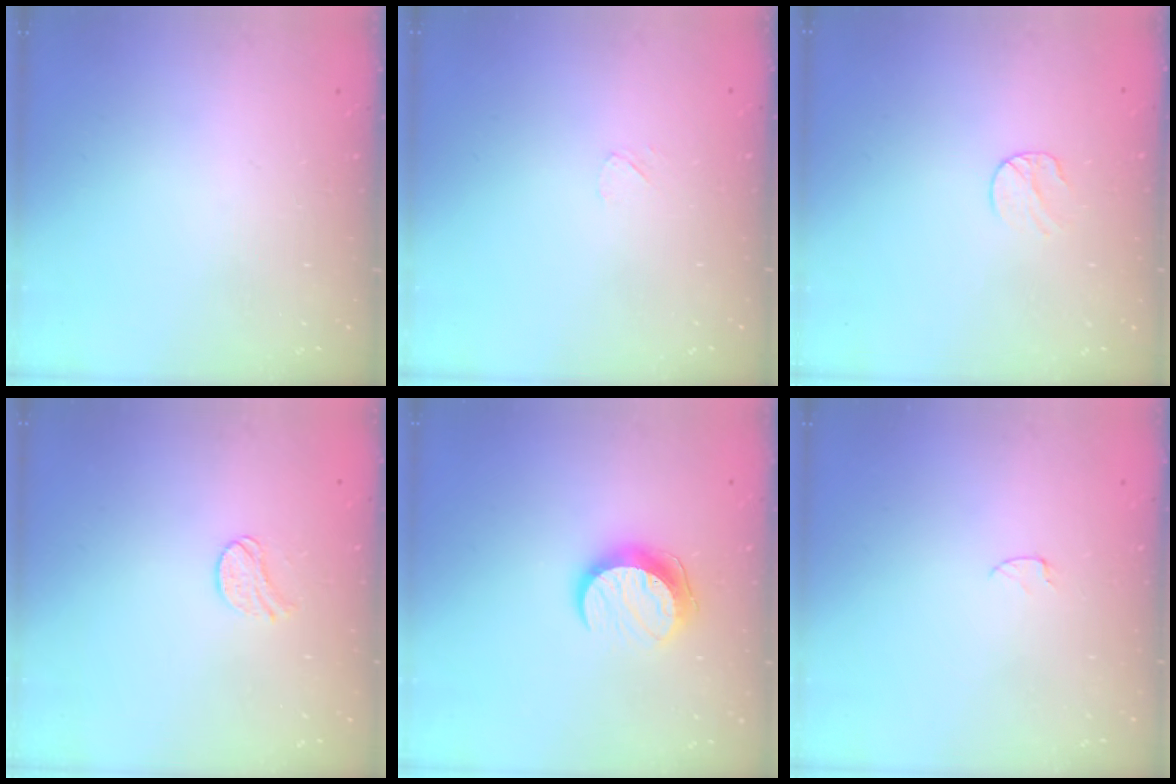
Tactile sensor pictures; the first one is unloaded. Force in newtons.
{"total": 3.3, "press": 3.3, "slide": 0.4}
{"total": 5.7, "press": 5.6, "slide": 0.6}
{"total": 7.7, "press": 7.7, "slide": 0.4}
{"total": 10.1, "press": 10.1, "slide": 0.5}
{"total": 2.5, "press": 2.5, "slide": 0.2}